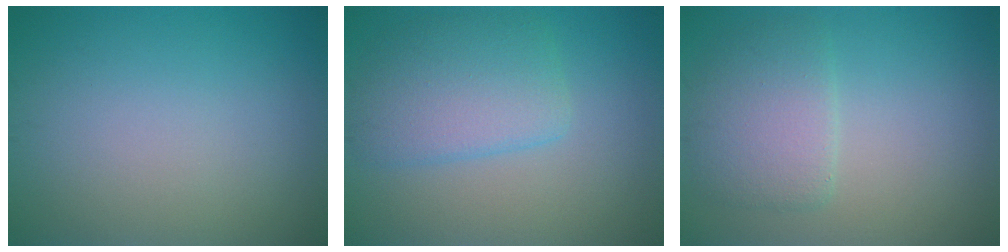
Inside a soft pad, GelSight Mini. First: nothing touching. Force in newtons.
{"total": 4.6, "press": 4.6, "slide": 0.2}
{"total": 3.9, "press": 3.8, "slide": 0.2}